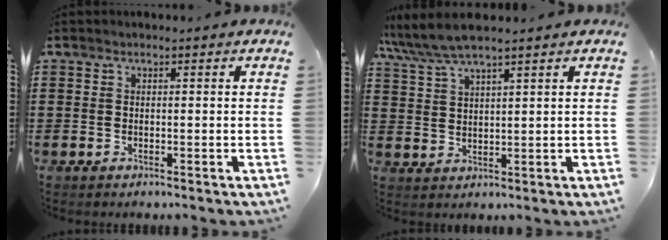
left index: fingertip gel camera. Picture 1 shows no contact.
{"total": 5.3, "force": [4.6, 0.6, 2.6], "torque": [-0.063, -0.010, 0.082]}